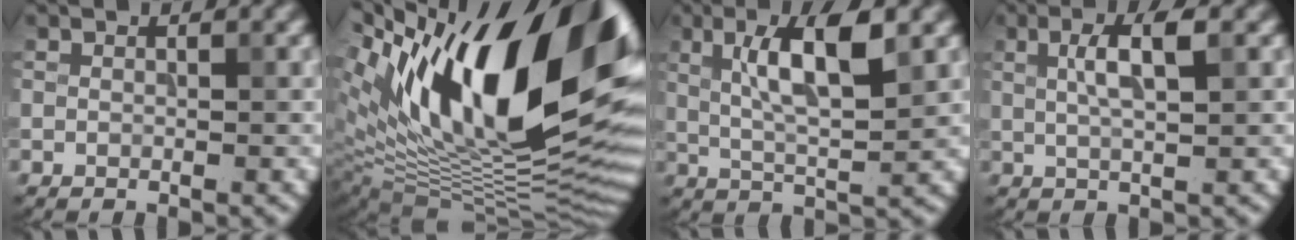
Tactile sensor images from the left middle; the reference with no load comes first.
{"total": 19.2, "force": [7.9, 8.8, 15.1], "torque": [-0.252, 0.034, 0.138]}
{"total": 6.4, "force": [2.4, 1.4, 5.8], "torque": [-0.101, 0.010, 0.046]}
{"total": 3.5, "force": [1.3, 0.7, 3.2], "torque": [-0.054, 0.012, 0.024]}